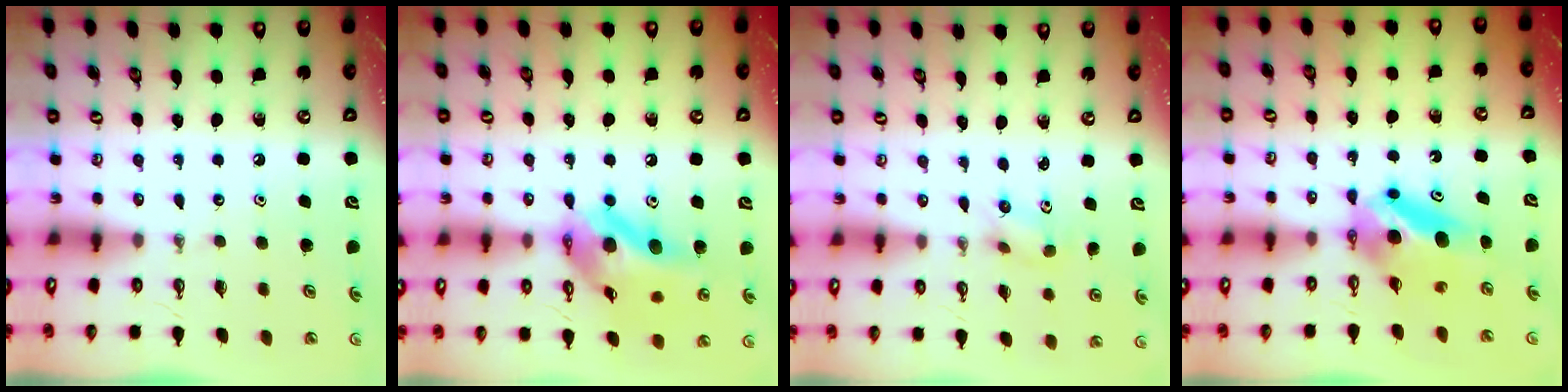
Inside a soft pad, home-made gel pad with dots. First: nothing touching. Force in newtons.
{"total": 15.6, "press": 15.5, "slide": 1.7}
{"total": 2.9, "press": 2.7, "slide": 1.2}
{"total": 6.6, "press": 6.2, "slide": 2.1}